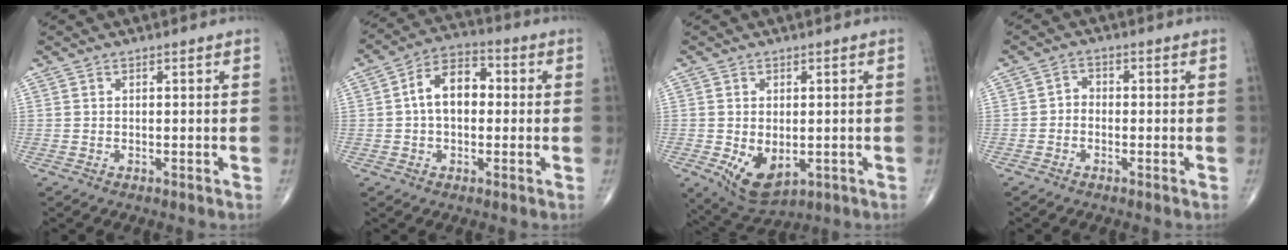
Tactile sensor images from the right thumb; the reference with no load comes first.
{"total": 9.4, "force": [0.5, 6.1, 7.1], "torque": [-0.103, 0.030, -0.002]}
{"total": 8.3, "force": [-1.8, 5.0, 6.4], "torque": [-0.099, -0.013, -0.014]}
{"total": 2.1, "force": [-0.8, 1.6, 1.0], "torque": [-0.001, 0.011, -0.025]}